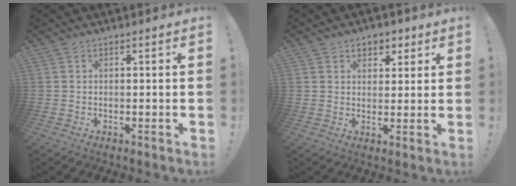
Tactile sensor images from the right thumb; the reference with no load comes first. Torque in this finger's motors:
{"motor_torque": [-0.07, 0.09, -0.05, 0.08, 0.00]}